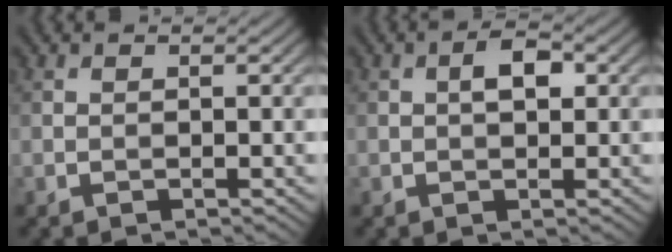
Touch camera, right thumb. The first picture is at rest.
{"total": 2.6, "force": [0.5, 1.3, 2.2], "torque": [-0.036, 0.006, 0.005]}